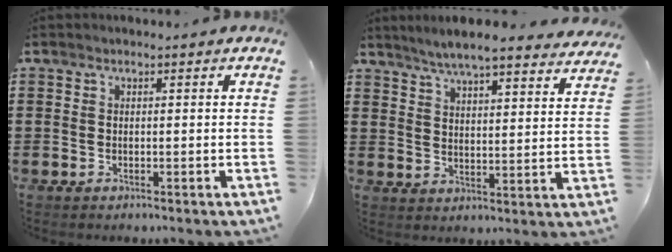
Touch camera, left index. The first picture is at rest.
{"total": 5.3, "force": [5.0, -0.2, 1.7], "torque": [-0.055, -0.026, 0.086]}